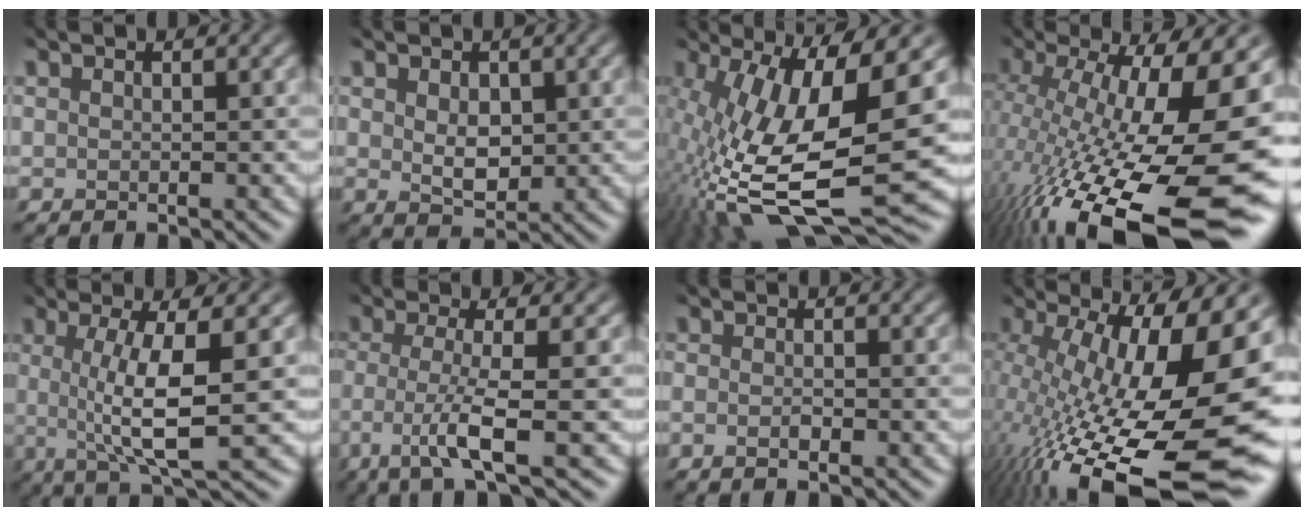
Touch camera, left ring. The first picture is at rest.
{"total": 2.7, "force": [0.2, 1.7, 2.1], "torque": [-0.050, -0.013, 0.010]}
{"total": 15.2, "force": [-2.4, 5.3, 14.0], "torque": [-0.277, -0.024, -0.030]}
{"total": 20.1, "force": [-6.6, 6.5, 17.9], "torque": [-0.287, -0.043, -0.101]}
{"total": 6.4, "force": [-1.1, 1.1, 6.3], "torque": [-0.098, -0.008, -0.019]}
{"total": 5.0, "force": [-2.3, 0.7, 4.4], "torque": [-0.075, -0.017, -0.047]}
{"total": 1.2, "force": [-1.1, 0.0, 0.4], "torque": [-0.010, -0.005, -0.020]}
{"total": 20.6, "force": [-4.0, 7.2, 18.8], "torque": [-0.306, -0.044, -0.056]}